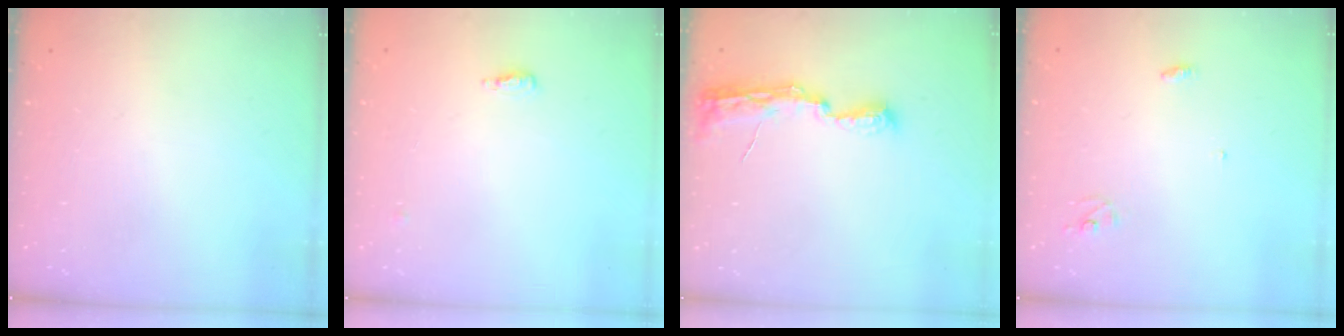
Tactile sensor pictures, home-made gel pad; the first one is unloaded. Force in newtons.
{"total": 4.7, "press": 4.6, "slide": 1.2}
{"total": 8.2, "press": 8.2, "slide": 1.0}
{"total": 2.8, "press": 2.8, "slide": 0.2}